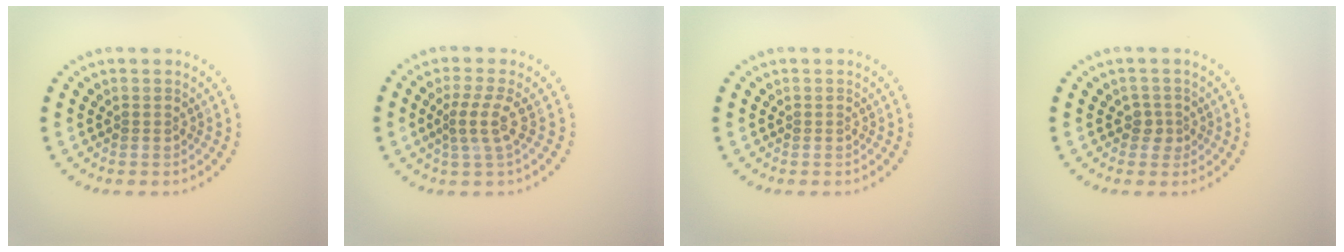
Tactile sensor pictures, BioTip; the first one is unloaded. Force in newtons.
{"total": 2.6, "press": 1.8, "slide": 1.9}
{"total": 0.0}
{"total": 1.4, "press": 1.1, "slide": 0.8}